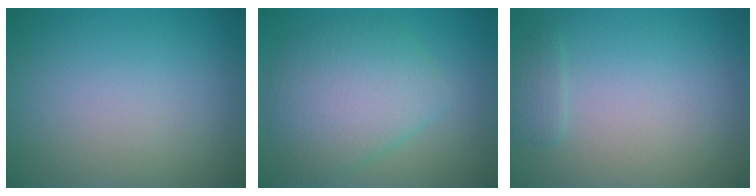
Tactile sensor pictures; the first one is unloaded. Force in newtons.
{"total": 5.7, "press": 5.7, "slide": 0.2}
{"total": 1.1, "press": 1.1, "slide": 0.1}